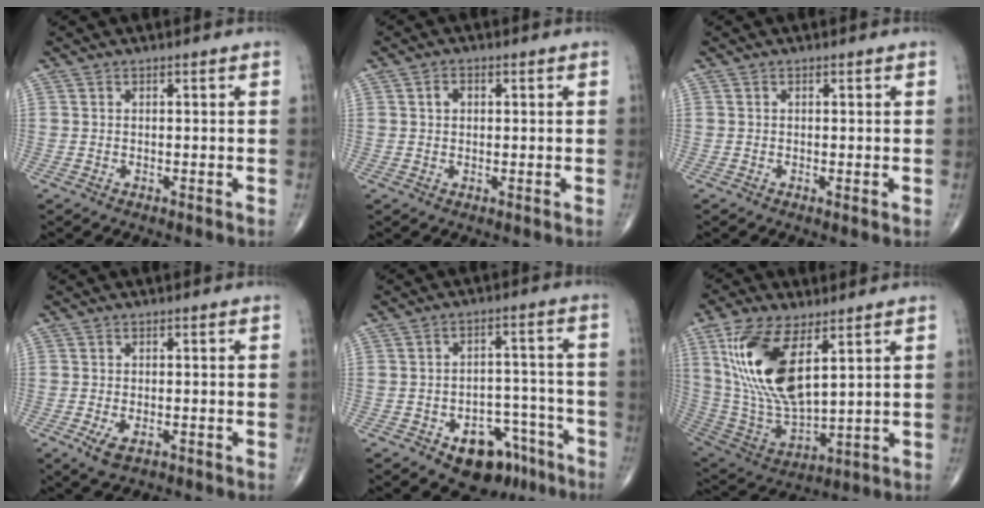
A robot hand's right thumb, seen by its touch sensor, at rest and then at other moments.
{"total": 2.0, "force": [0.5, 1.5, 1.2], "torque": [-0.018, 0.007, 0.007]}
{"total": 0.6, "force": [-0.1, 0.1, 0.6], "torque": [-0.011, -0.004, -0.003]}
{"total": 3.4, "force": [-1.4, 1.7, 2.6], "torque": [-0.046, -0.003, -0.019]}
{"total": 11.9, "force": [-7.0, 7.2, 6.3], "torque": [-0.045, 0.058, -0.092]}
{"total": 19.5, "force": [7.1, 8.5, 16.1], "torque": [-0.321, -0.029, 0.147]}